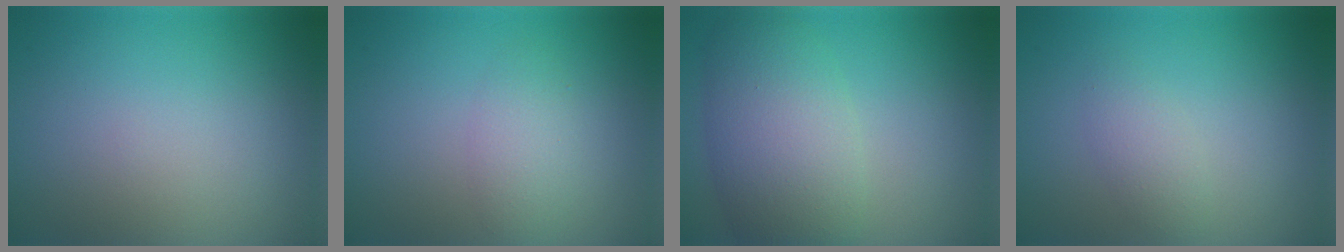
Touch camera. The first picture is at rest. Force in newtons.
{"total": 2.2, "press": 2.2, "slide": 0.0}
{"total": 7.1, "press": 7.1, "slide": 0.3}
{"total": 1.7, "press": 1.7, "slide": 0.0}